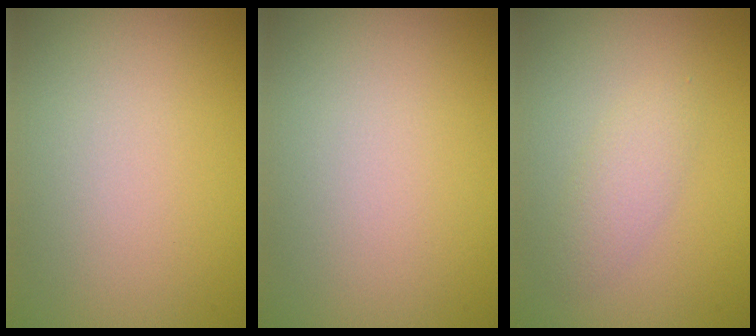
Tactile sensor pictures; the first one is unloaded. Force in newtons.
{"total": 0.0}
{"total": 1.7, "press": 1.7, "slide": 0.1}